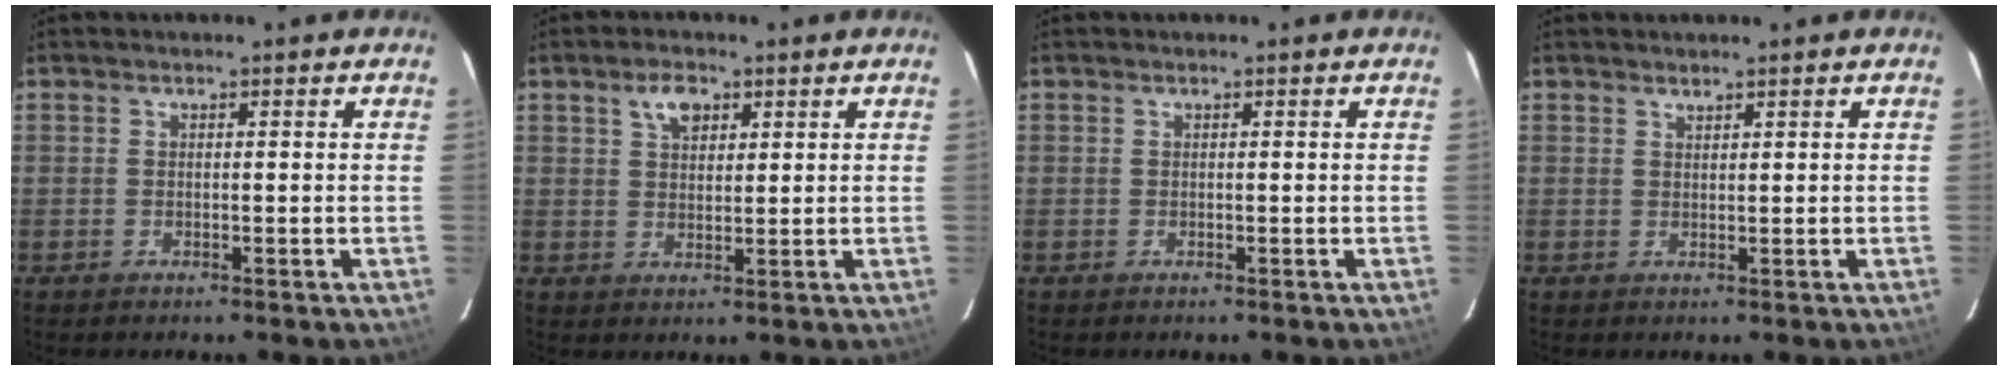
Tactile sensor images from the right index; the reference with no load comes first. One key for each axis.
{"total": 4.2, "fx": 2.3, "fy": 2.4, "fz": 2.7, "tx": -0.046, "ty": 0.010, "tz": 0.042}
{"total": 0.0}
{"total": 0.8, "fx": 0.8, "fy": 0.1, "fz": 0.1, "tx": -0.002, "ty": 0.001, "tz": 0.016}